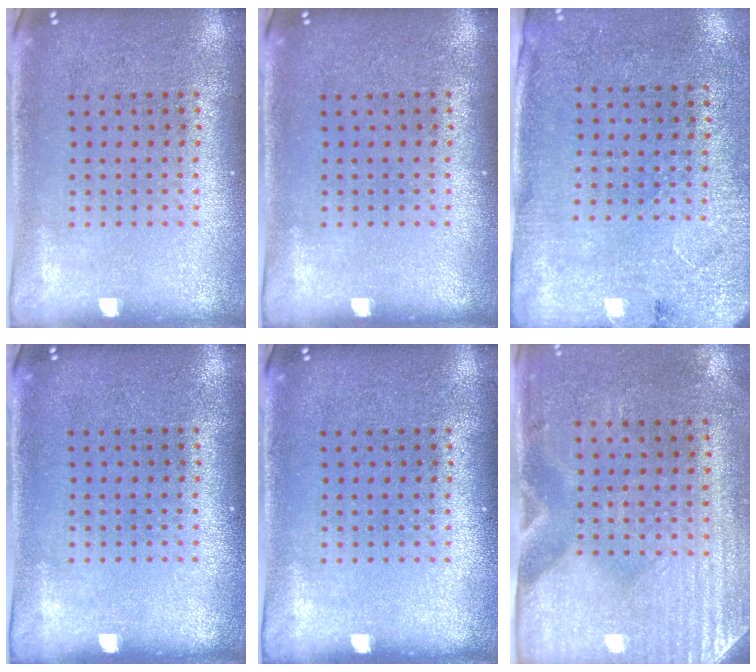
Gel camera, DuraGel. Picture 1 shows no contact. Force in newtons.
{"total": 0.0}
{"total": 2.7, "press": 2.2, "slide": 1.5}
{"total": 0.0}
{"total": 0.0}
{"total": 3.0, "press": 2.6, "slide": 1.5}